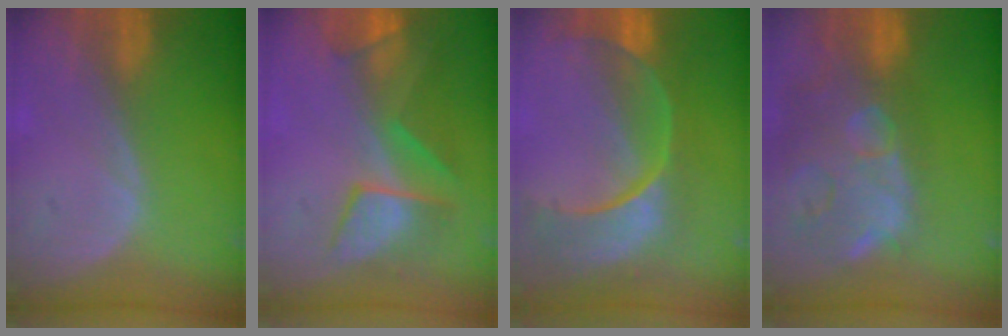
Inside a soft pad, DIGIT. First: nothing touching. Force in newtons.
{"total": 8.0, "press": 7.9, "slide": 1.6}
{"total": 13.5, "press": 10.8, "slide": 8.0}
{"total": 14.9, "press": 11.9, "slide": 9.0}